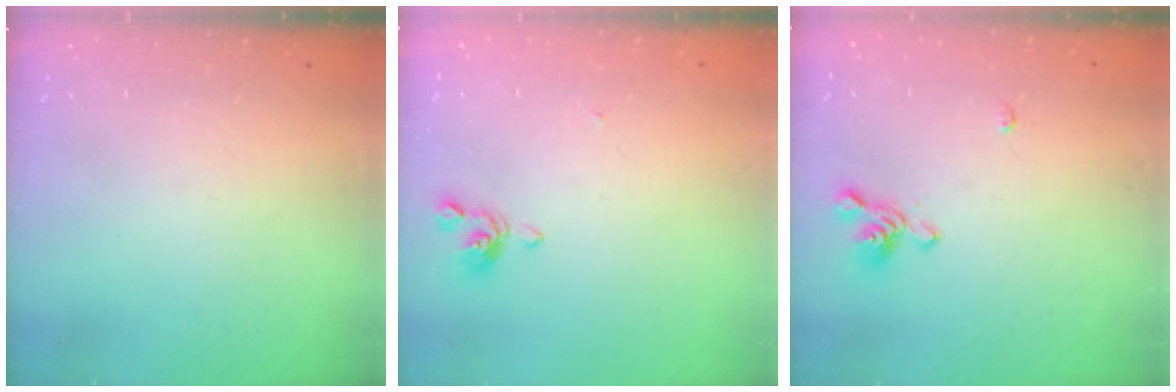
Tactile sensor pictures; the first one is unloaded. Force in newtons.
{"total": 1.2, "press": 1.1, "slide": 0.4}
{"total": 2.6, "press": 2.5, "slide": 0.9}